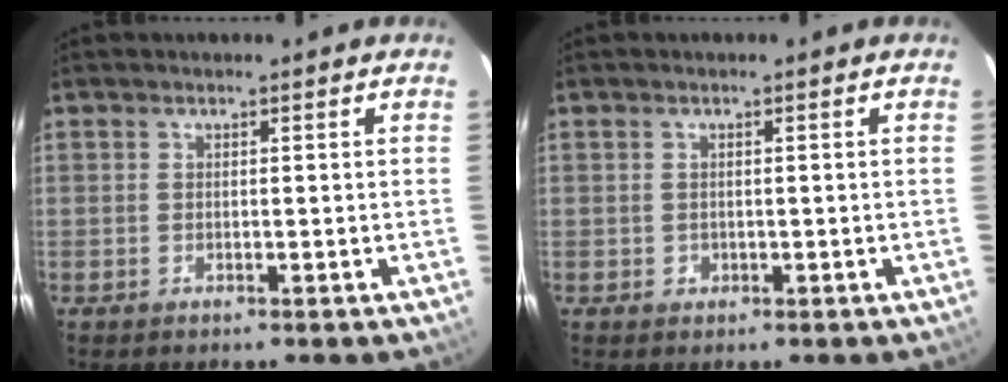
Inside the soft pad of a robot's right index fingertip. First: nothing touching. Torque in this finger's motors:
{"motor_torque": [0.05, -0.03, -0.03, -0.03]}